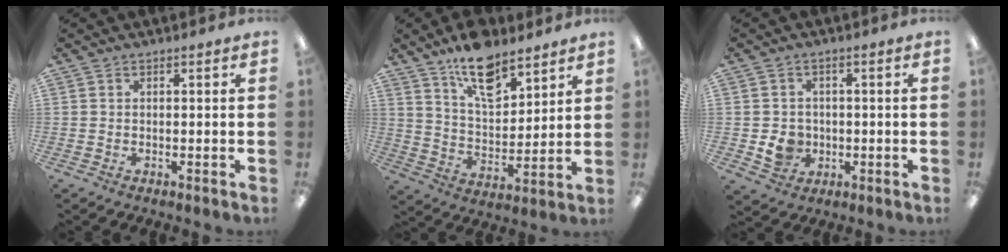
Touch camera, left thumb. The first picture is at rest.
{"total": 13.8, "force": [10.3, 6.1, 6.9], "torque": [-0.109, -0.059, 0.183]}
{"total": 5.5, "force": [-1.0, 4.9, 2.1], "torque": [-0.030, 0.006, -0.015]}